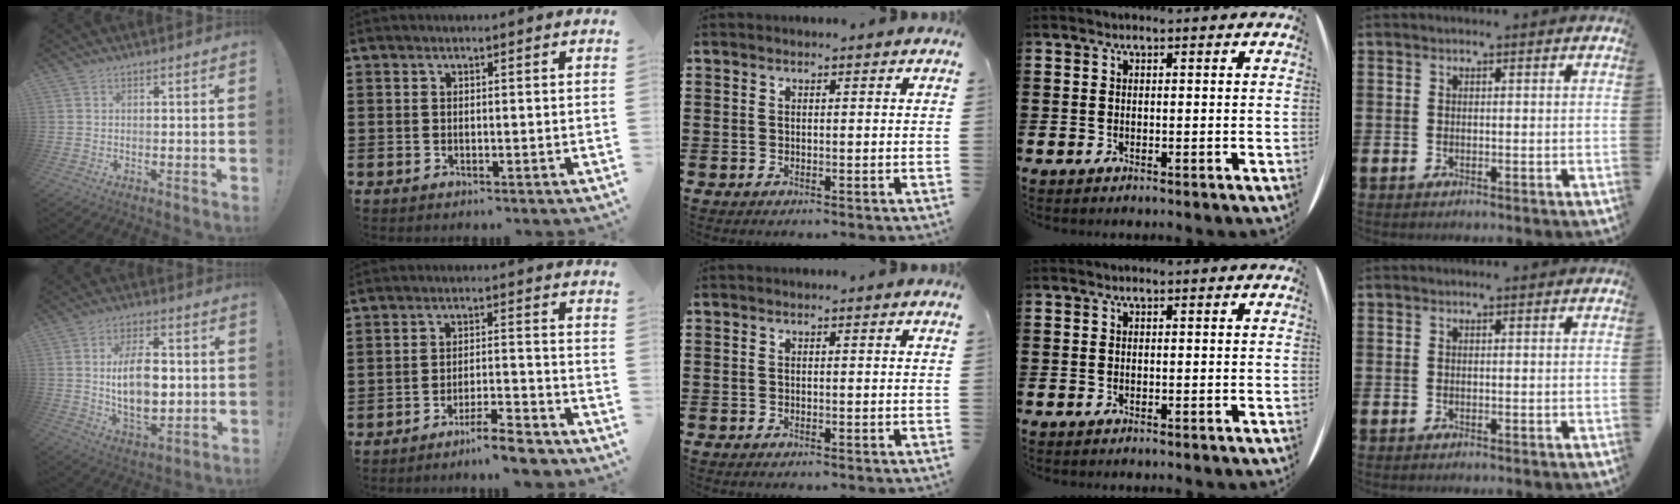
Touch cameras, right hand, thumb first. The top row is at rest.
{"thumb": {"total": 15.3, "force": [0.7, 8.7, 12.6], "torque": [-0.224, -0.003, 0.008]}, "index": {"total": 5.7, "force": [-5.2, 0.3, 2.3], "torque": [-0.039, -0.002, -0.097]}}